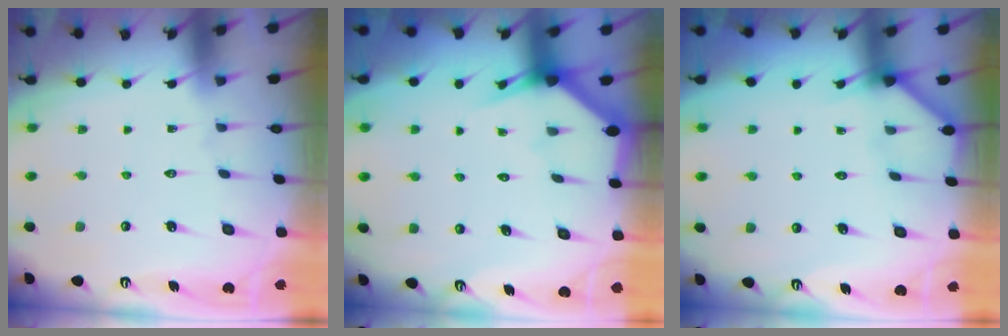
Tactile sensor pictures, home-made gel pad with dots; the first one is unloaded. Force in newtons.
{"total": 2.6, "press": 2.6, "slide": 0.1}
{"total": 2.9, "press": 2.9, "slide": 0.3}